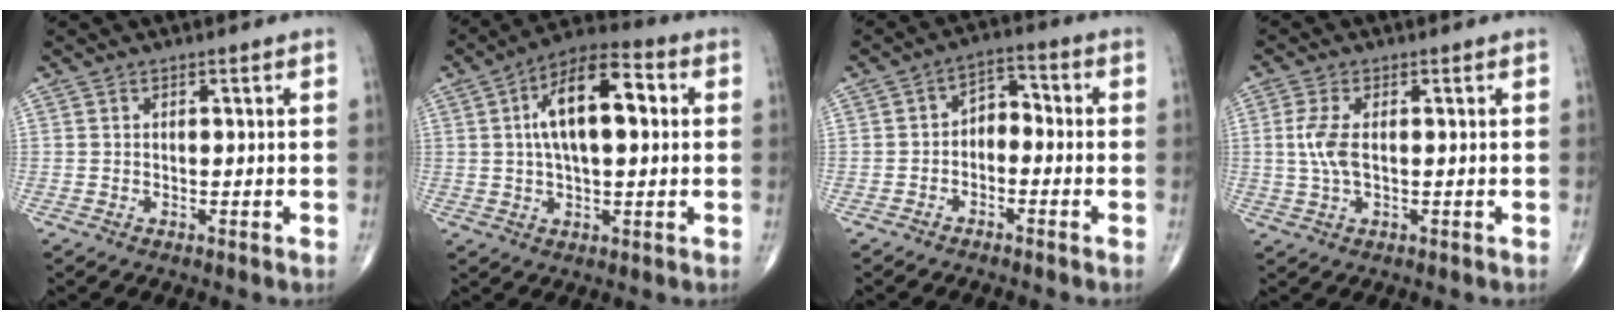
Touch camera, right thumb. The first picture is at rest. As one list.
[{"total": 14.0, "force": [2.4, 6.3, 12.3], "torque": [-0.198, 0.023, 0.033]}, {"total": 4.7, "force": [-1.3, 3.2, 3.2], "torque": [-0.032, 0.034, -0.036]}, {"total": 4.8, "force": [0.3, 2.1, 4.3], "torque": [-0.108, 0.001, 0.005]}]